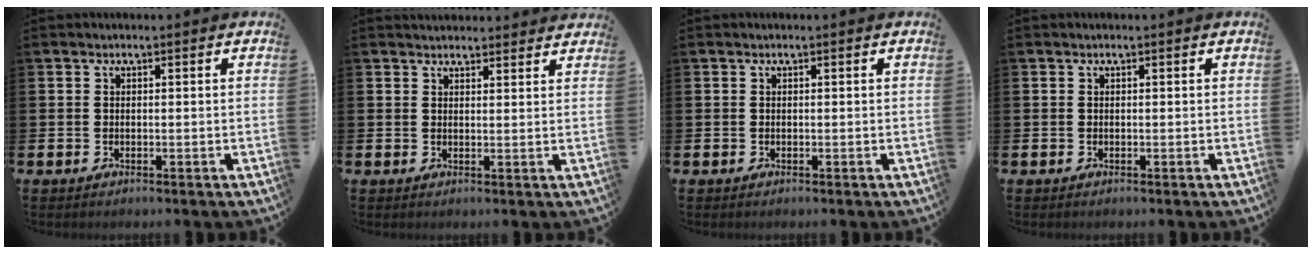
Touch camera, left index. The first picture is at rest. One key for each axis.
{"total": 2.6, "fx": 2.5, "fy": 0.5, "fz": -0.1, "tx": 0.008, "ty": -0.013, "tz": 0.045}
{"total": 0.0}
{"total": 0.0}